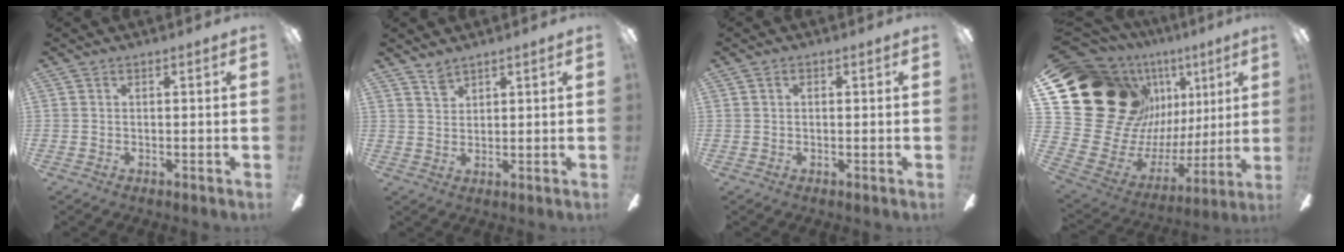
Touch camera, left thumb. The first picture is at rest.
{"total": 2.9, "force": [2.5, 1.2, 0.8], "torque": [-0.013, -0.009, 0.047]}
{"total": 0.8, "force": [0.1, 0.5, 0.6], "torque": [-0.010, 0.003, 0.002]}
{"total": 24.2, "force": [10.3, 18.6, 11.6], "torque": [-0.210, -0.089, 0.240]}